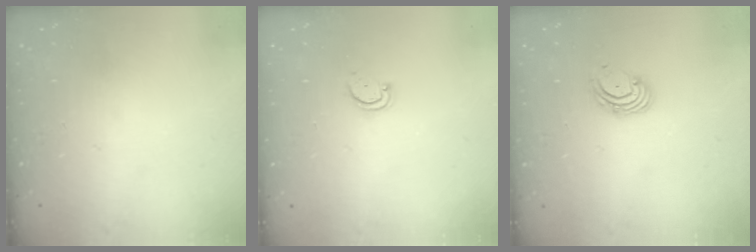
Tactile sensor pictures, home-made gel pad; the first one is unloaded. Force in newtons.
{"total": 2.9, "press": 2.9, "slide": 0.4}
{"total": 3.4, "press": 3.3, "slide": 0.5}